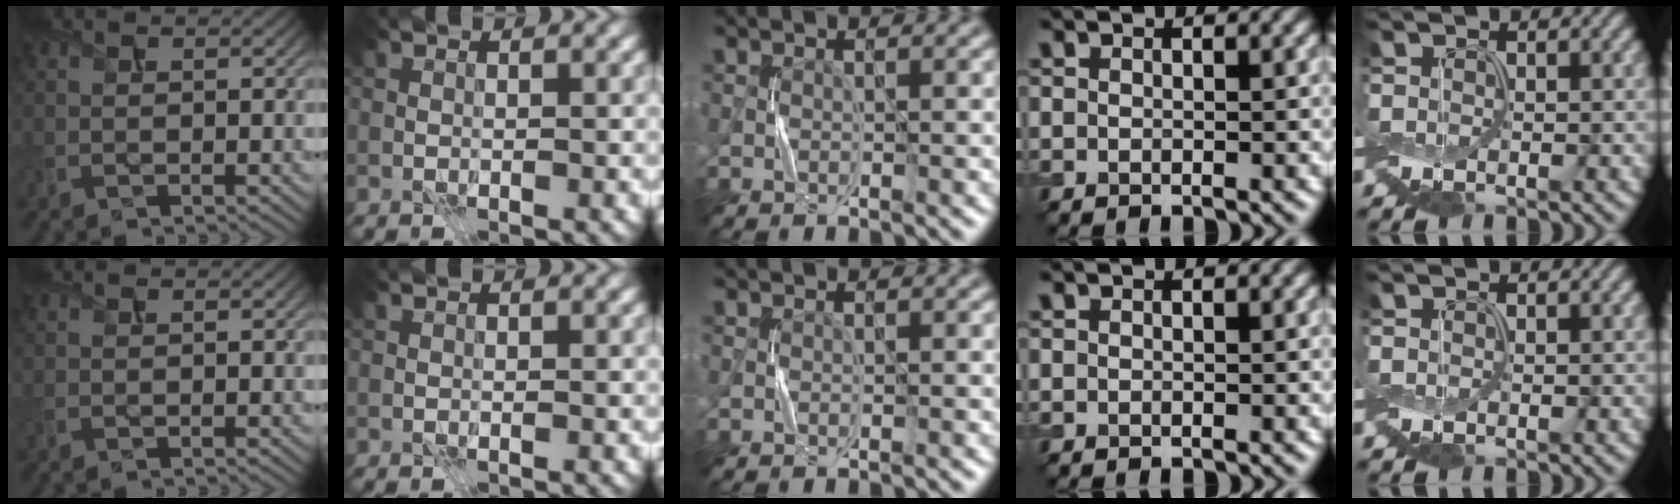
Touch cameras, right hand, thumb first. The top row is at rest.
{}